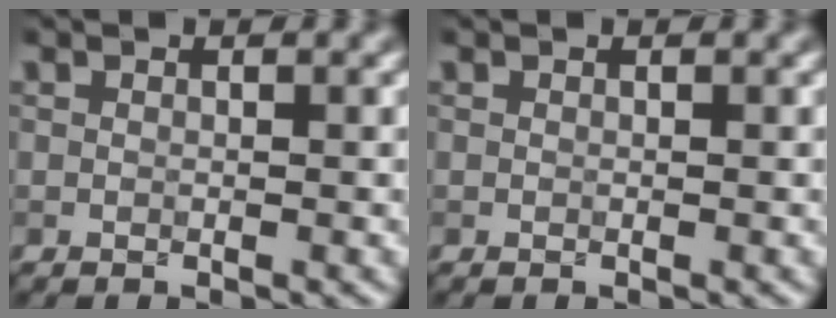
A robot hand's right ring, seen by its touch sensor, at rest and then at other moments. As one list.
[{"total": 0.0}]